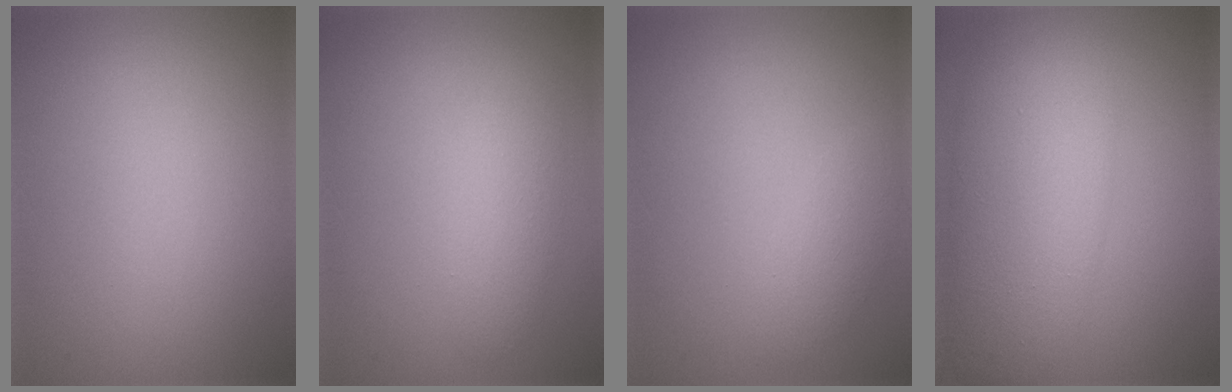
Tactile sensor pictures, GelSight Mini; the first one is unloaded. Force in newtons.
{"total": 2.4, "press": 2.4, "slide": 0.1}
{"total": 1.9, "press": 1.9, "slide": 0.1}
{"total": 8.1, "press": 8.1, "slide": 0.0}